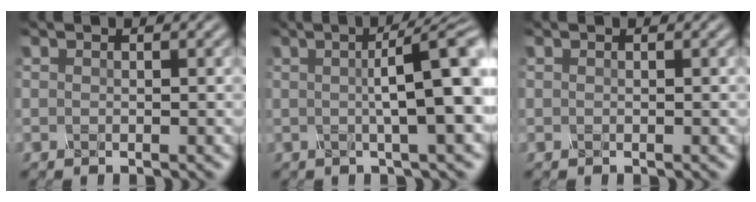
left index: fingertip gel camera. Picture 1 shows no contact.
{"total": 8.5, "force": [0.9, 1.9, 8.3], "torque": [-0.087, 0.017, 0.008]}
{"total": 0.0}